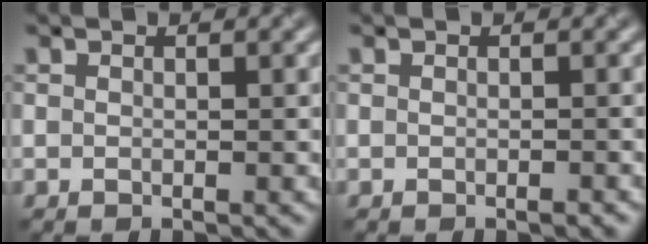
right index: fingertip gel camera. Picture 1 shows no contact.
{"total": 0.8, "force": [-0.5, 0.1, 0.6], "torque": [-0.007, -0.001, -0.004]}